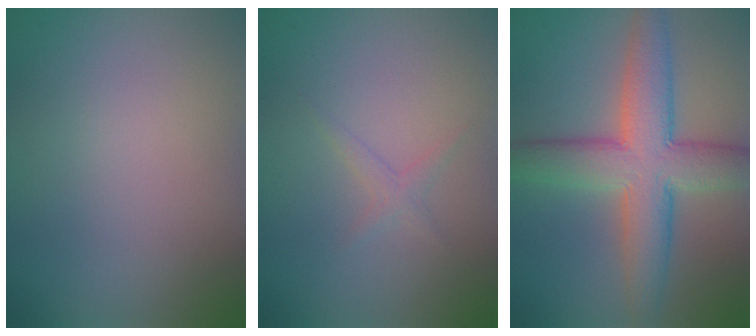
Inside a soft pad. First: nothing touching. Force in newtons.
{"total": 1.1, "press": 1.1, "slide": 0.1}
{"total": 8.4, "press": 8.4, "slide": 0.3}